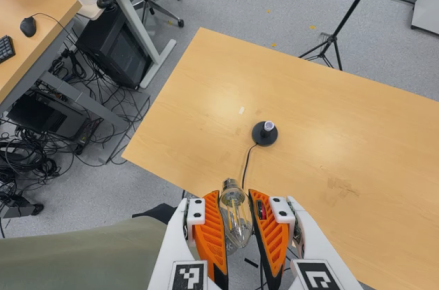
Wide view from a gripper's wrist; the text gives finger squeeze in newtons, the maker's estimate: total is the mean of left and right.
{"total": 21.7, "left": 24.5, "right": 18.9}